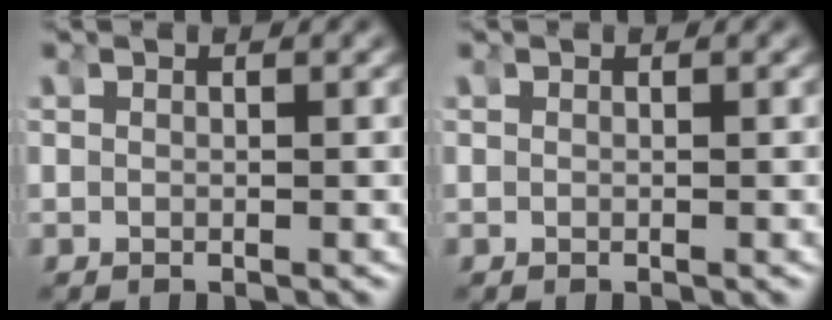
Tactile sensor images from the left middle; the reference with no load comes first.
{"total": 0.0}